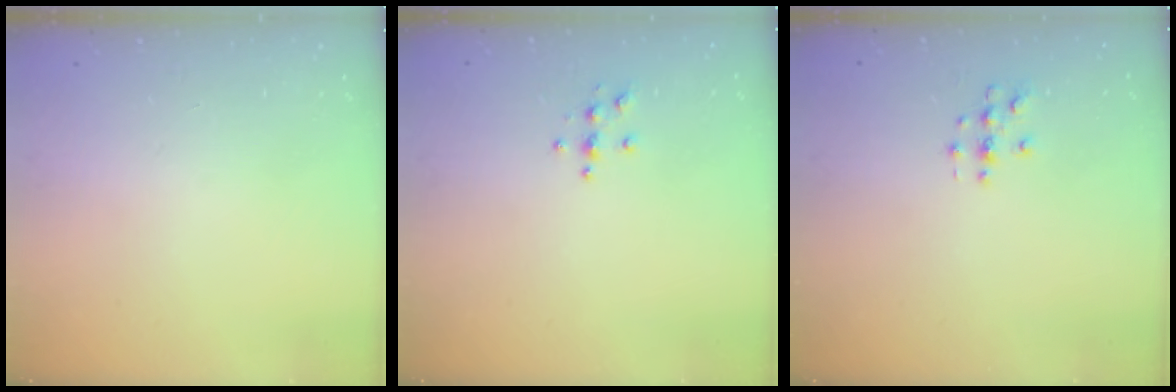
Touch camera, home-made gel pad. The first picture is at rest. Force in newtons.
{"total": 3.8, "press": 3.8, "slide": 0.4}
{"total": 2.9, "press": 2.9, "slide": 0.3}